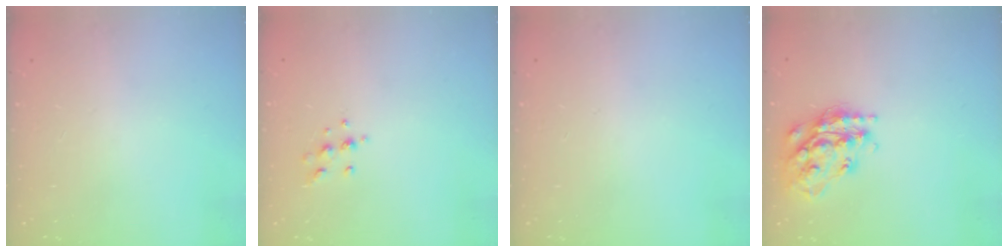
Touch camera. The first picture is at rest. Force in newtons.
{"total": 7.0, "press": 6.9, "slide": 0.7}
{"total": 0.0}
{"total": 17.8, "press": 17.8, "slide": 1.3}